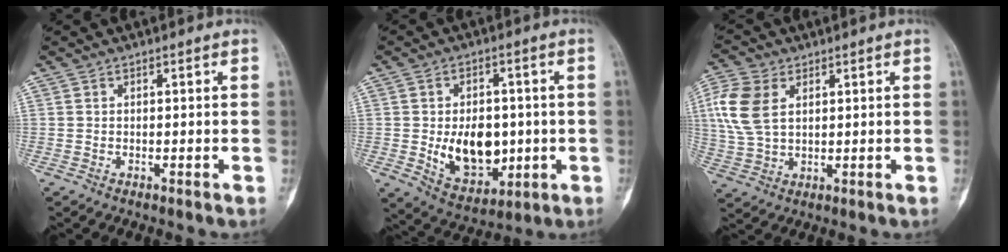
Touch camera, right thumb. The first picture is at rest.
{"total": 12.7, "force": [-1.1, 8.4, 9.5], "torque": [-0.105, -0.008, 0.002]}
{"total": 9.9, "force": [2.8, 6.3, 7.1], "torque": [-0.156, 0.005, 0.057]}